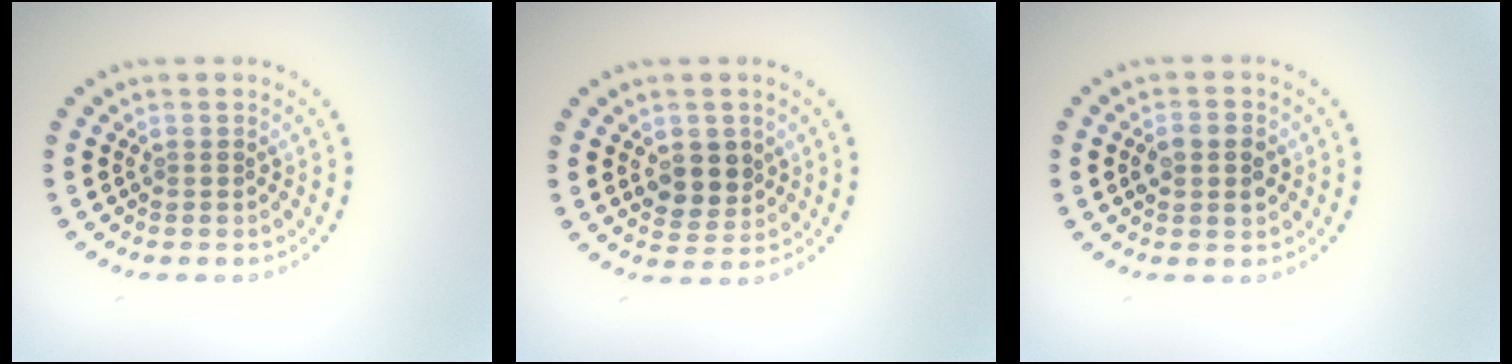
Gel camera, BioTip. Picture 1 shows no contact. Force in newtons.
{"total": 2.9, "press": 2.8, "slide": 0.9}
{"total": 2.8, "press": 2.8, "slide": 0.1}